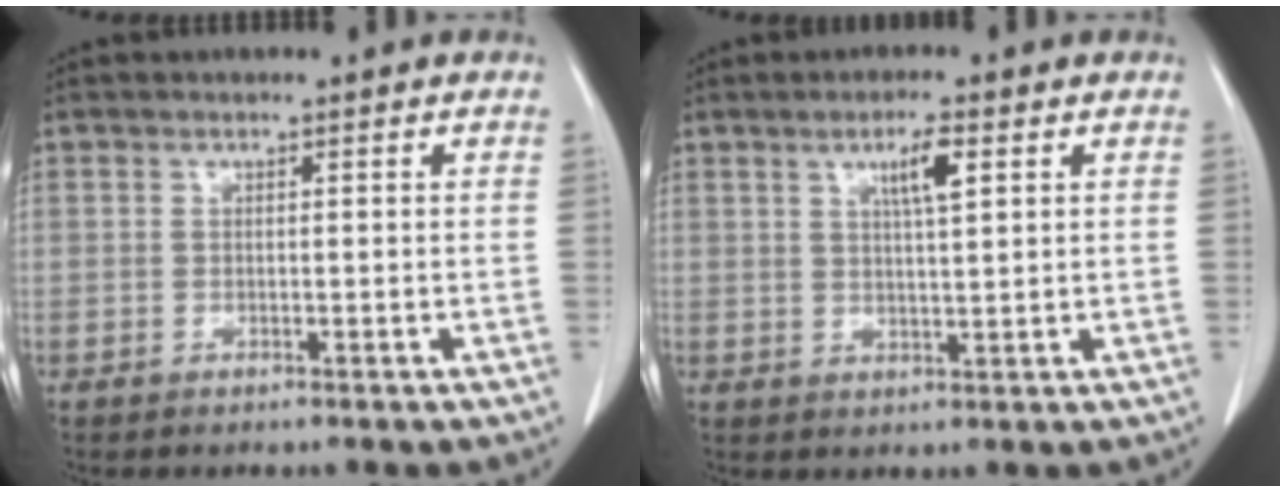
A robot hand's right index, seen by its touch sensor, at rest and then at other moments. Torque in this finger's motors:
{"motor_torque": [0.33, 0.30, 0.08, 0.04]}